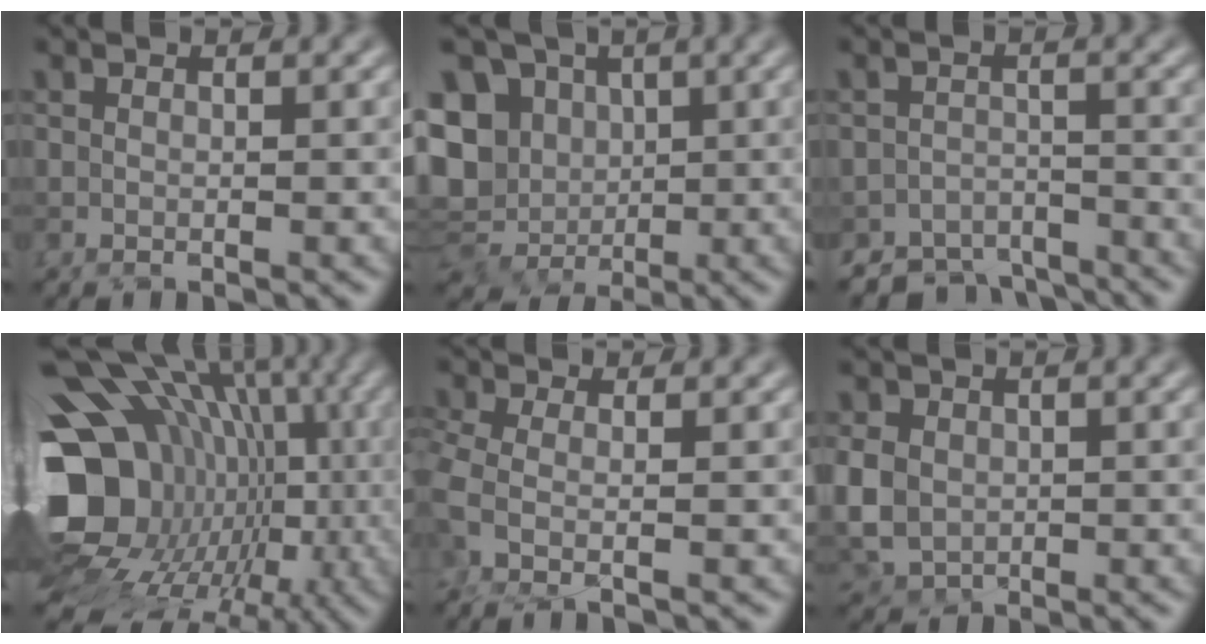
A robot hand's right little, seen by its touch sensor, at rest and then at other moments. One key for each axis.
{"total": 11.1, "fx": 1.4, "fy": 9.5, "fz": 5.7, "tx": -0.105, "ty": 0.010, "tz": 0.003}
{"total": 4.3, "fx": -4.1, "fy": 1.3, "fz": -0.2, "tx": 0.020, "ty": -0.002, "tz": -0.068}
{"total": 19.8, "fx": -1.7, "fy": 15.8, "fz": 11.9, "tx": -0.182, "ty": 0.006, "tz": -0.032}
{"total": 1.3, "fx": -0.1, "fy": 0.4, "fz": 1.2, "tx": -0.036, "ty": -0.006, "tz": -0.013}
{"total": 2.9, "fx": 0.4, "fy": 2.6, "fz": 1.1, "tx": -0.028, "ty": 0.006, "tz": 0.007}